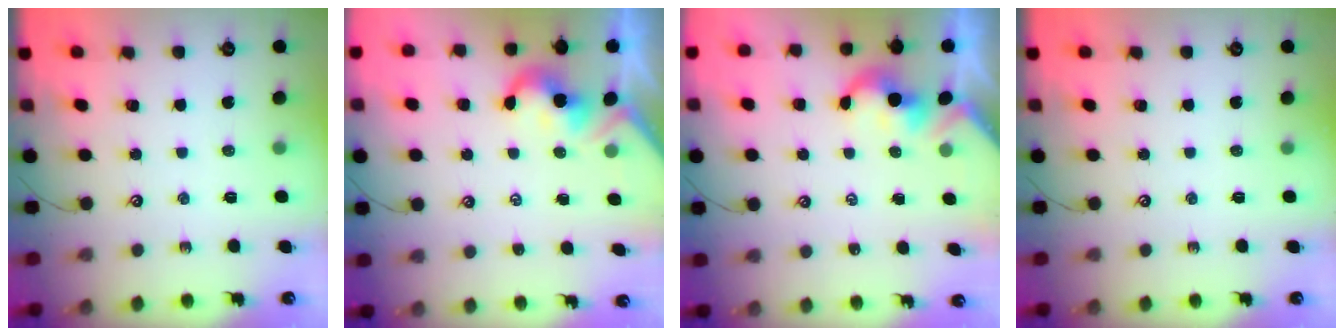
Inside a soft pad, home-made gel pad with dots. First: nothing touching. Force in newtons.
{"total": 2.0, "press": 1.9, "slide": 0.5}
{"total": 2.0, "press": 2.0, "slide": 0.4}
{"total": 0.0}